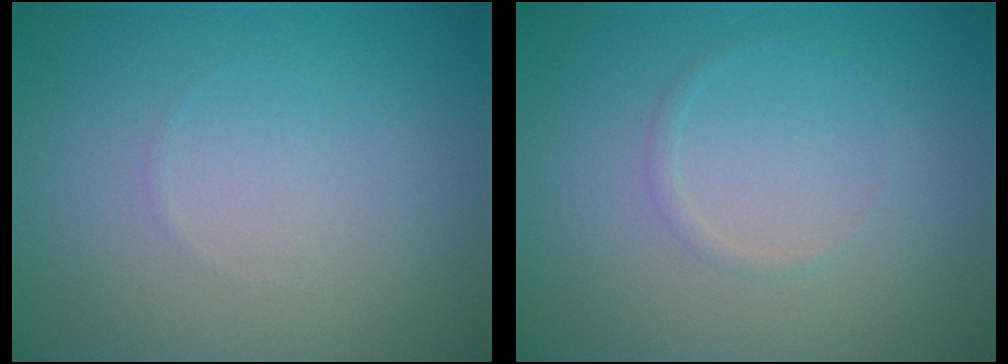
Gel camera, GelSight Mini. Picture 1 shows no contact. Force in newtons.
{"total": 0.6, "press": 0.6, "slide": 0.1}